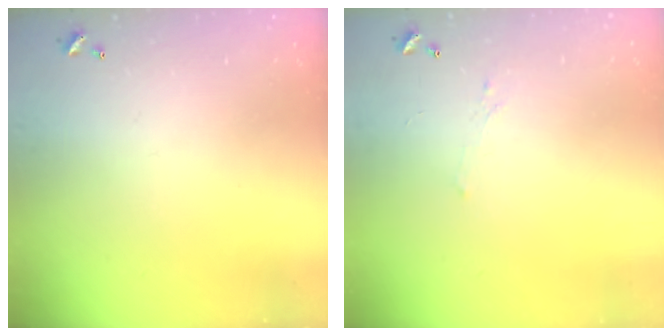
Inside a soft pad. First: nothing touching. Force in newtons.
{"total": 0.8, "press": 0.6, "slide": 0.6}